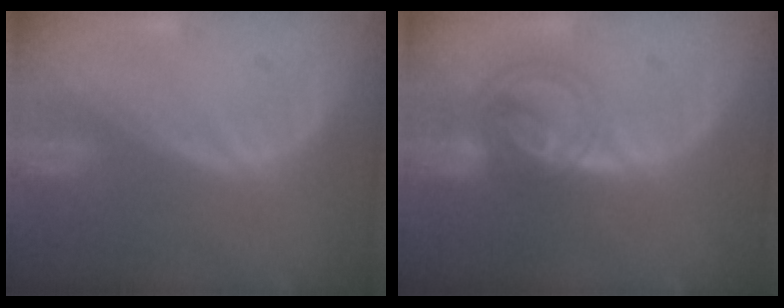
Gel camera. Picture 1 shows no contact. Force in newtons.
{"total": 7.2, "press": 6.3, "slide": 3.5}